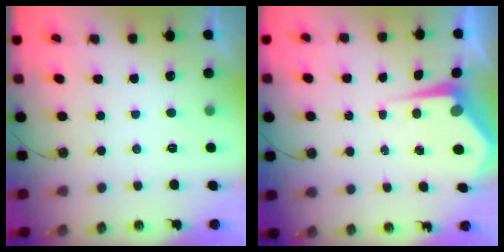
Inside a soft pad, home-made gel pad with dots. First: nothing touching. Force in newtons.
{"total": 5.9, "press": 5.9, "slide": 0.5}